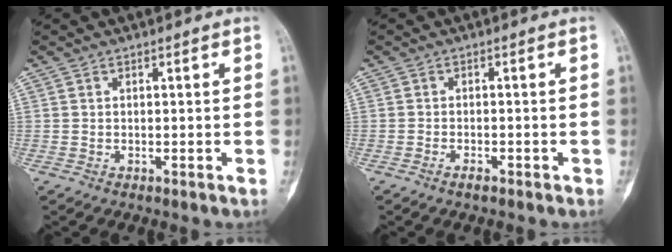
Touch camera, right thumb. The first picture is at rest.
{"total": 1.6, "force": [-1.2, 0.7, 0.8], "torque": [-0.014, 0.005, -0.023]}